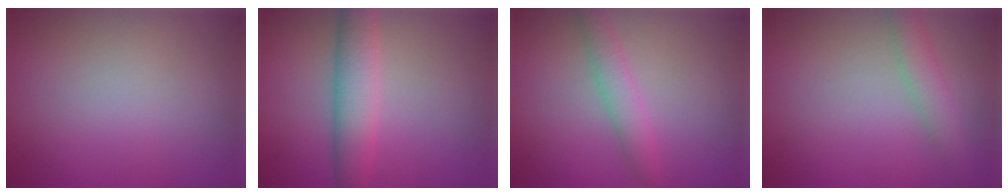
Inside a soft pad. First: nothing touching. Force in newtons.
{"total": 4.8, "press": 4.8, "slide": 0.1}
{"total": 2.3, "press": 2.3, "slide": 0.1}
{"total": 2.2, "press": 2.2, "slide": 0.1}